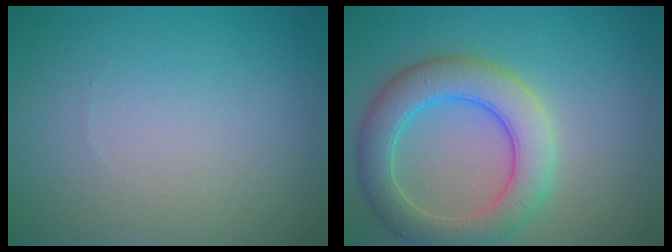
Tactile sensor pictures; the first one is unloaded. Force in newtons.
{"total": 6.1, "press": 6.1, "slide": 0.4}